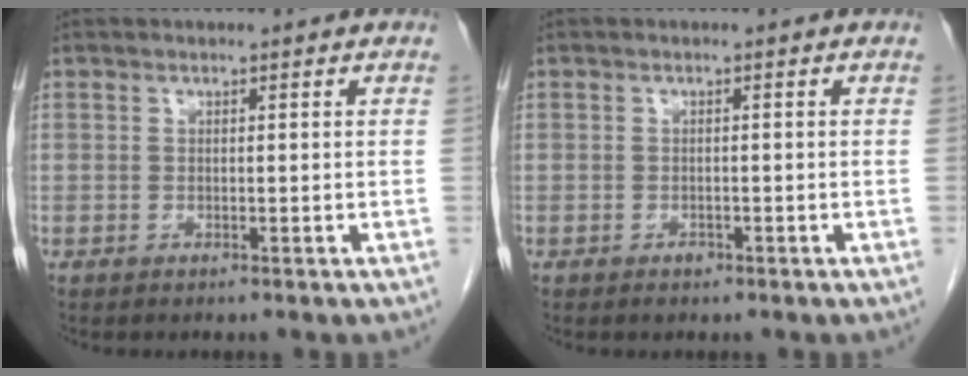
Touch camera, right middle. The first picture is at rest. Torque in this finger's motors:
{"motor_torque": [0.15, -0.02, 0.06, -0.01]}